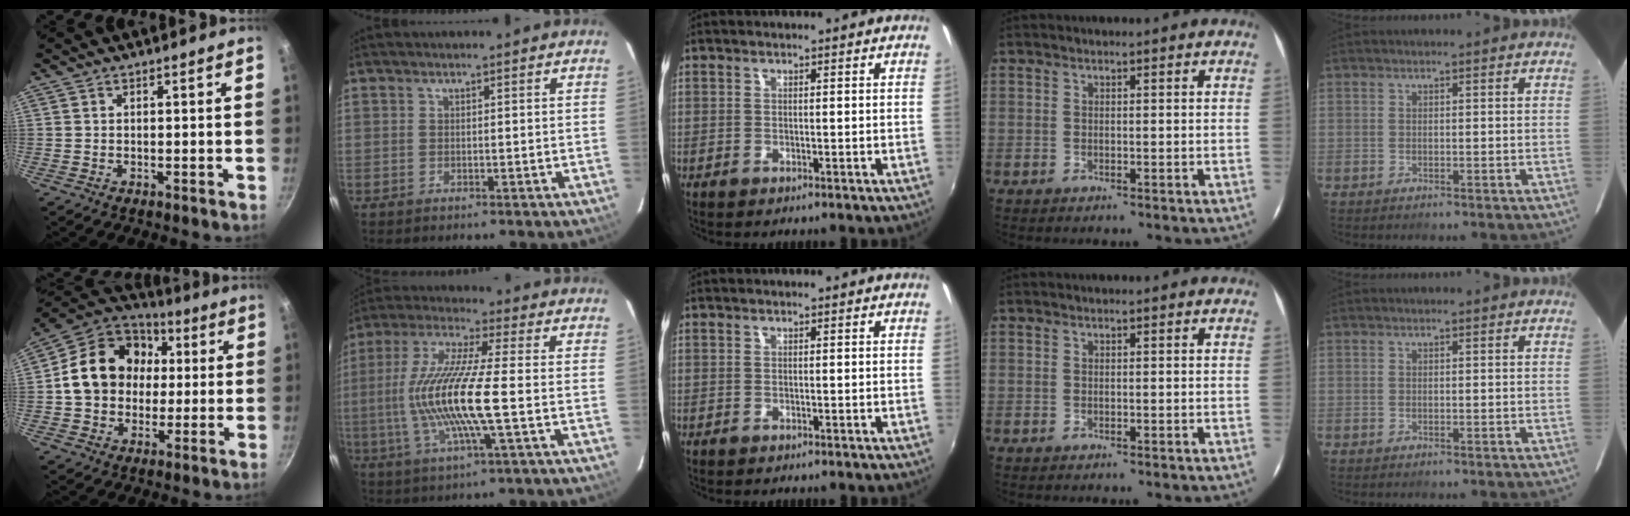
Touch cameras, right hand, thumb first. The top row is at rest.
{"thumb": {"total": 18.5, "force": [2.0, 15.0, 10.6], "torque": [-0.154, 0.032, 0.022]}, "index": {"total": 15.2, "force": [-2.2, 0.9, 15.0], "torque": [-0.299, -0.006, -0.042]}}